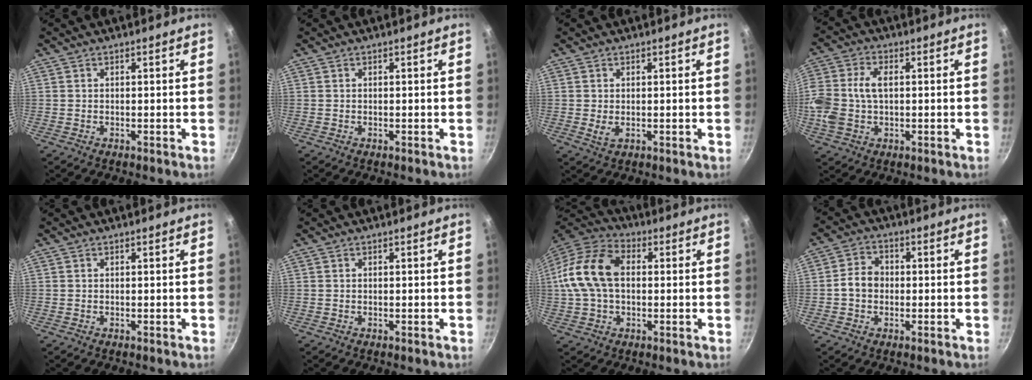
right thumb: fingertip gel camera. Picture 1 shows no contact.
{"total": 0.0}
{"total": 1.8, "force": [0.1, 1.0, 1.5], "torque": [-0.027, -0.004, 0.004]}
{"total": 10.8, "force": [0.3, 7.0, 8.2], "torque": [-0.172, 0.018, -0.001]}
{"total": 0.0}
{"total": 0.0}
{"total": 15.6, "force": [1.1, 10.4, 11.6], "torque": [-0.212, 0.034, 0.005]}
{"total": 5.1, "force": [-0.6, 4.2, 2.8], "torque": [-0.028, 0.018, -0.019]}